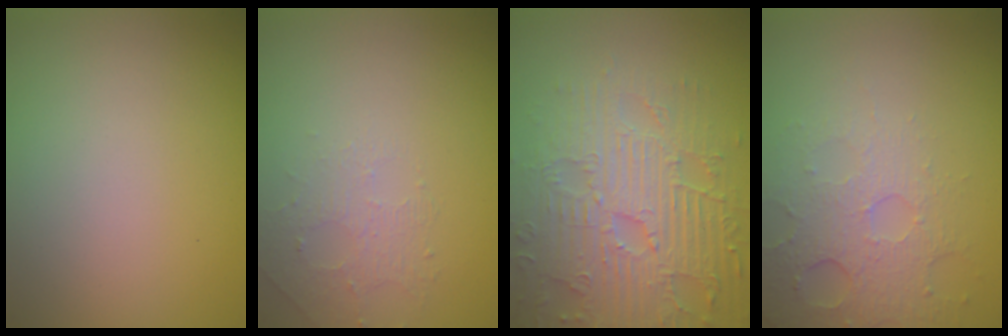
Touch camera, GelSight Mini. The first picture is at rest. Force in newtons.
{"total": 1.4, "press": 0.7, "slide": 1.2}
{"total": 7.7, "press": 5.9, "slide": 4.8}
{"total": 5.0, "press": 3.3, "slide": 3.8}